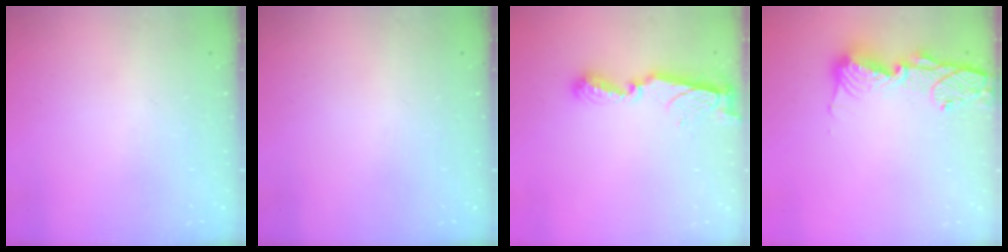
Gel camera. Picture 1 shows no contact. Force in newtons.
{"total": 0.0}
{"total": 8.4, "press": 8.4, "slide": 0.8}
{"total": 14.3, "press": 14.2, "slide": 1.3}